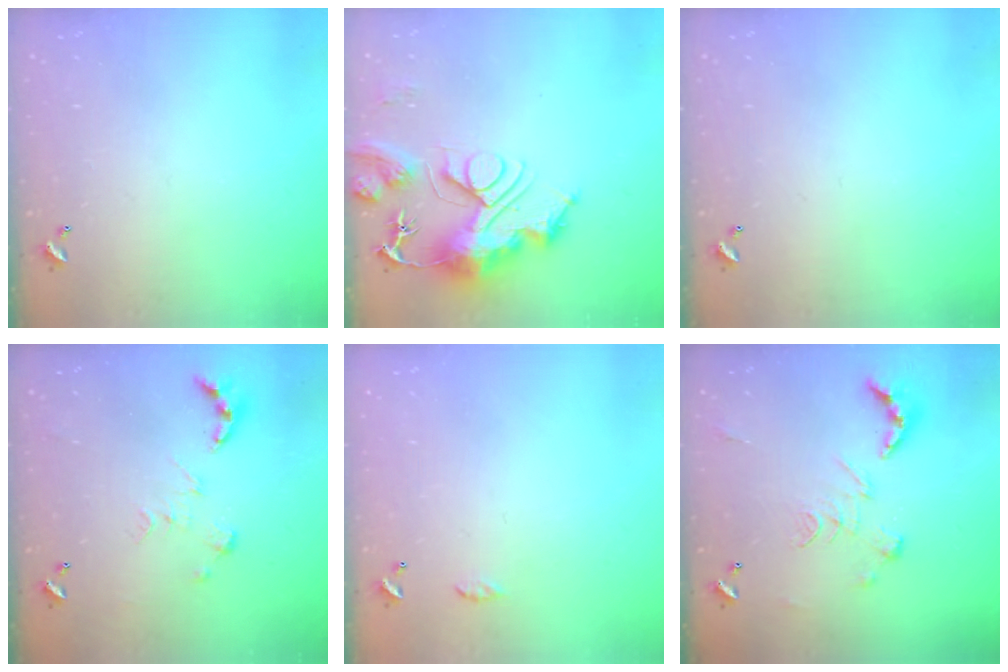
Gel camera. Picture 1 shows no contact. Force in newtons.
{"total": 13.2, "press": 13.1, "slide": 1.3}
{"total": 0.0}
{"total": 0.0}
{"total": 3.6, "press": 3.6, "slide": 0.5}
{"total": 2.6, "press": 2.1, "slide": 1.5}